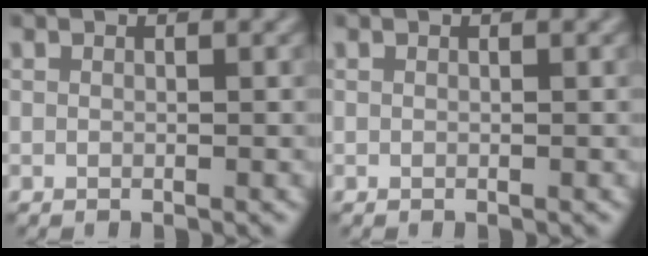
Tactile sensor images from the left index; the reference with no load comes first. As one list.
[{"total": 0.0}]